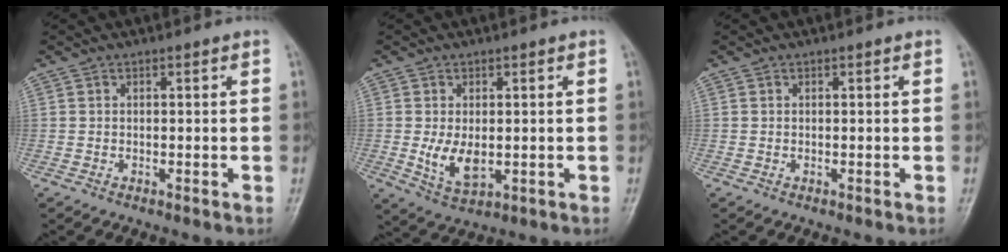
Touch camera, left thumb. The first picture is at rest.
{"total": 6.0, "force": [-0.4, 3.5, 4.8], "torque": [-0.085, -0.016, 0.003]}
{"total": 0.0}